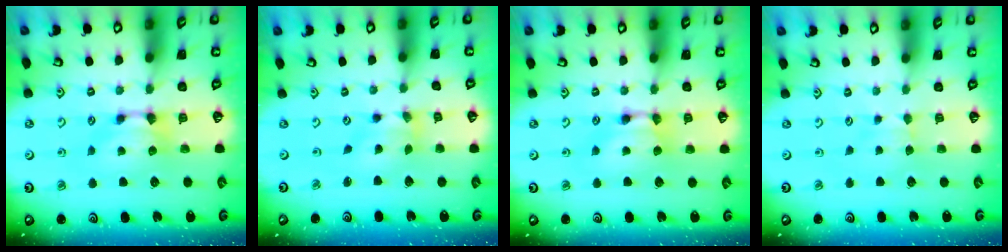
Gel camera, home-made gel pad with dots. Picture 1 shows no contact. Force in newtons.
{"total": 2.5, "press": 2.1, "slide": 1.5}
{"total": 1.8, "press": 1.8, "slide": 0.2}
{"total": 2.4, "press": 2.3, "slide": 0.5}